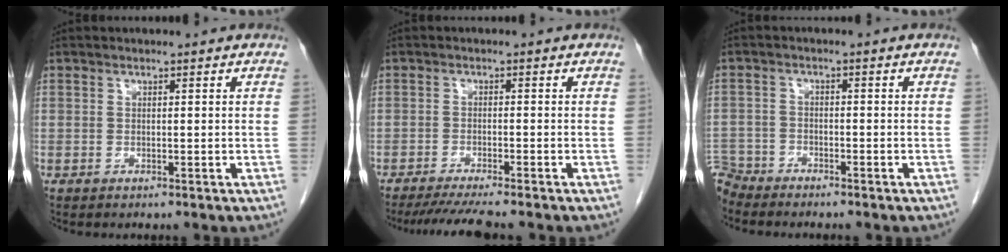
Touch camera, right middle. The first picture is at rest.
{"total": 6.4, "force": [-5.6, -0.6, 3.2], "torque": [-0.047, -0.021, -0.090]}
{"total": 5.0, "force": [-4.8, 1.3, -0.4], "torque": [0.014, -0.008, -0.092]}